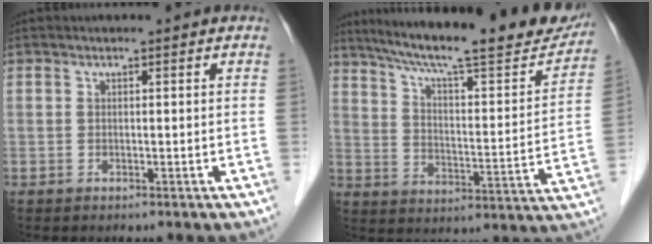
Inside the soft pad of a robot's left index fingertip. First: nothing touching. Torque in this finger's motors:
{"motor_torque": [0.21, -0.39, 0.51, 0.13]}